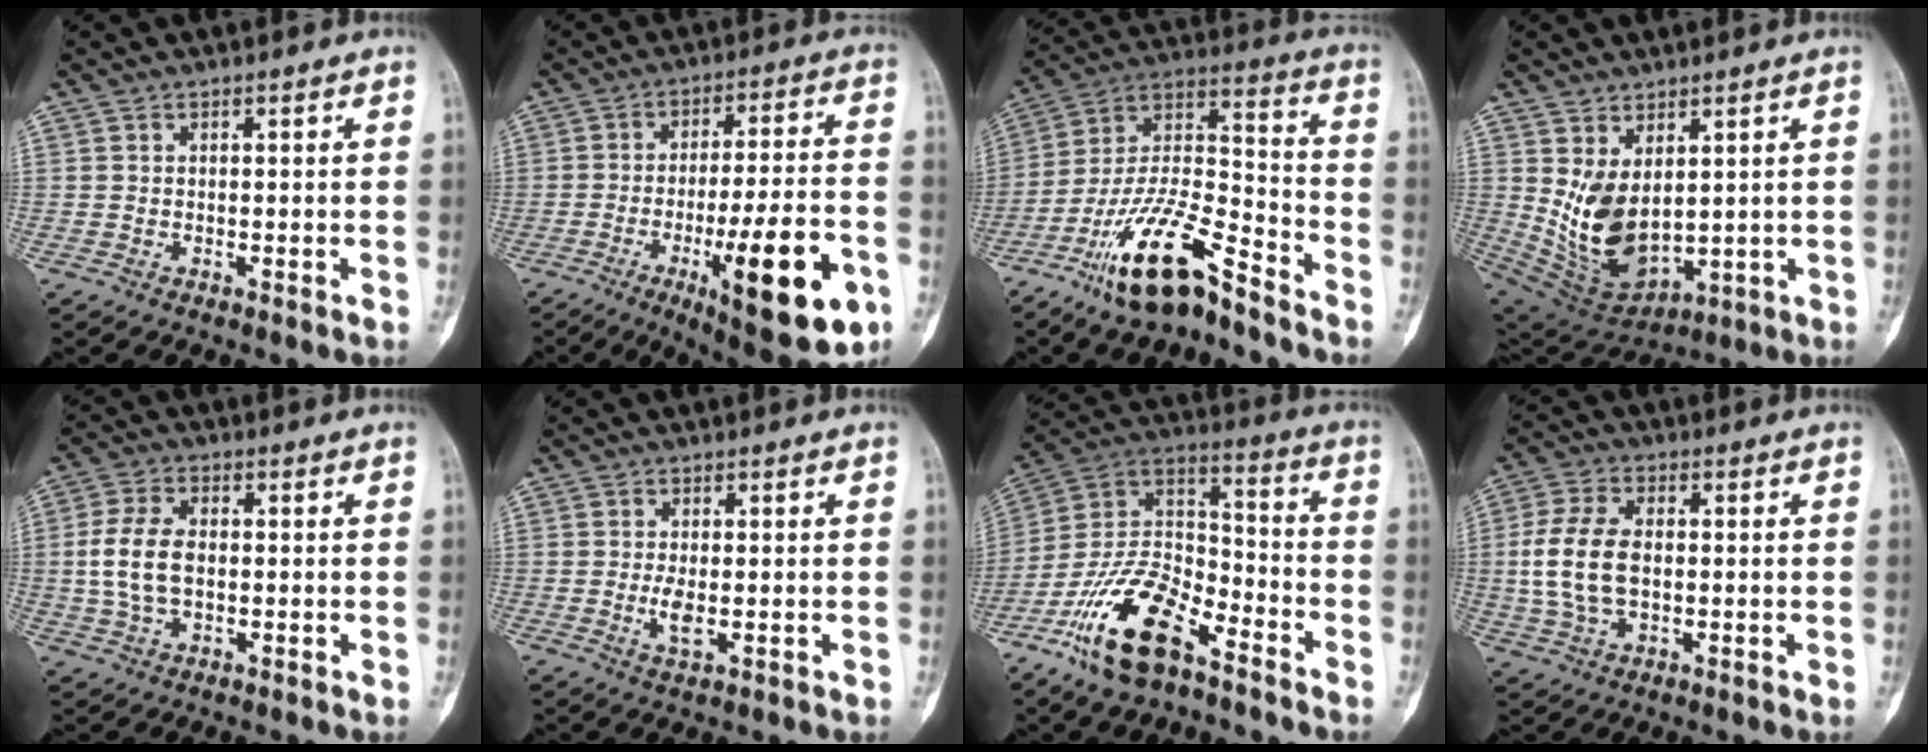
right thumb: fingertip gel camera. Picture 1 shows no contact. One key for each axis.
{"total": 20.8, "fx": -8.0, "fy": 5.4, "fz": 18.4, "tx": -0.251, "ty": 0.018, "tz": -0.107}
{"total": 16.9, "fx": -11.7, "fy": 4.6, "fz": 11.4, "tx": -0.208, "ty": 0.080, "tz": -0.214}
{"total": 11.8, "fx": 2.2, "fy": 7.0, "fz": 9.3, "tx": -0.152, "ty": -0.025, "tz": 0.072}
{"total": 8.5, "fx": -0.2, "fy": 5.0, "fz": 6.9, "tx": -0.142, "ty": 0.009, "tz": -0.006}
{"total": 3.2, "fx": -0.4, "fy": 1.2, "fz": 2.9, "tx": -0.060, "ty": -0.008, "tz": -0.007}
{"total": 18.5, "fx": -11.4, "fy": 8.3, "fz": 12.1, "tx": -0.216, "ty": 0.077, "tz": -0.213}
{"total": 10.9, "fx": -0.1, "fy": 6.5, "fz": 8.8, "tx": -0.184, "ty": 0.009, "tz": -0.002}